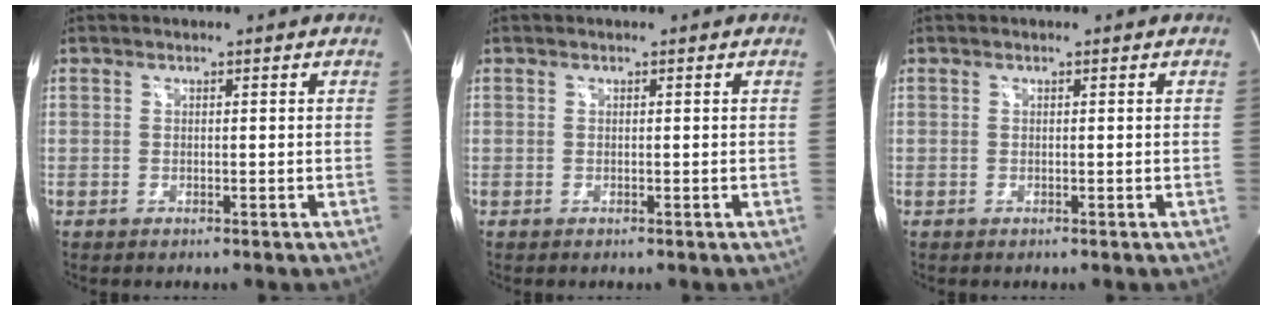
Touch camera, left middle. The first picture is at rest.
{"total": 0.0}
{"total": 0.0}